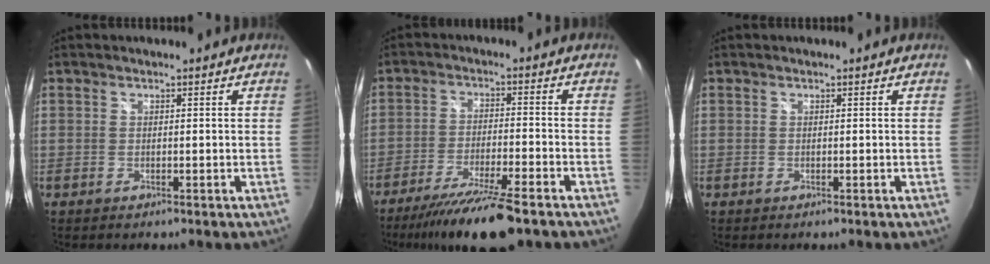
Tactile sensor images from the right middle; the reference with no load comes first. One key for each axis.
{"total": 13.5, "fx": -10.8, "fy": 1.2, "fz": 8.0, "tx": -0.163, "ty": -0.028, "tz": -0.180}
{"total": 0.0}